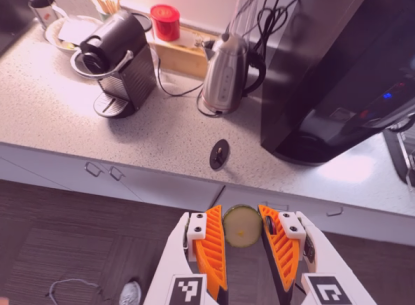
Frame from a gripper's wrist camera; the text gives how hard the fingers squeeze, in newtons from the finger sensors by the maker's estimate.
{"total": 7.3, "left": 7.3, "right": 7.3}